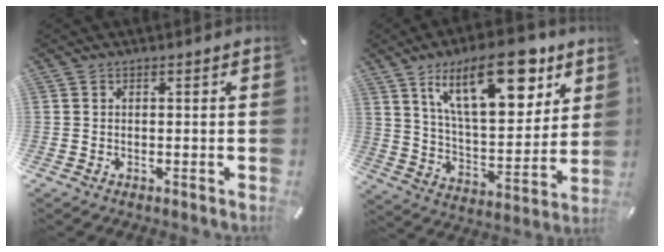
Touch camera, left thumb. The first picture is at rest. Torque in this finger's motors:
{"motor_torque": [2.91, 2.10, 1.57, -1.20, 0.52]}